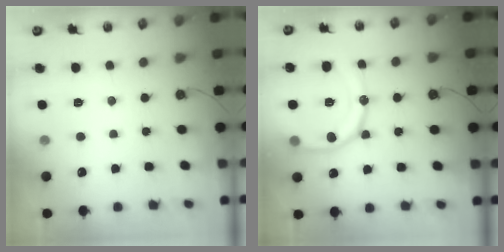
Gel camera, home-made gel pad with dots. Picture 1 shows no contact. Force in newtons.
{"total": 18.2, "press": 18.0, "slide": 2.0}